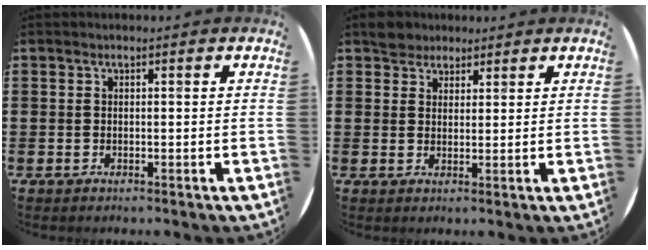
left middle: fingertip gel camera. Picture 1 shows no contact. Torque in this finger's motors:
{"motor_torque": [0.38, -0.30, 0.01, 0.02]}